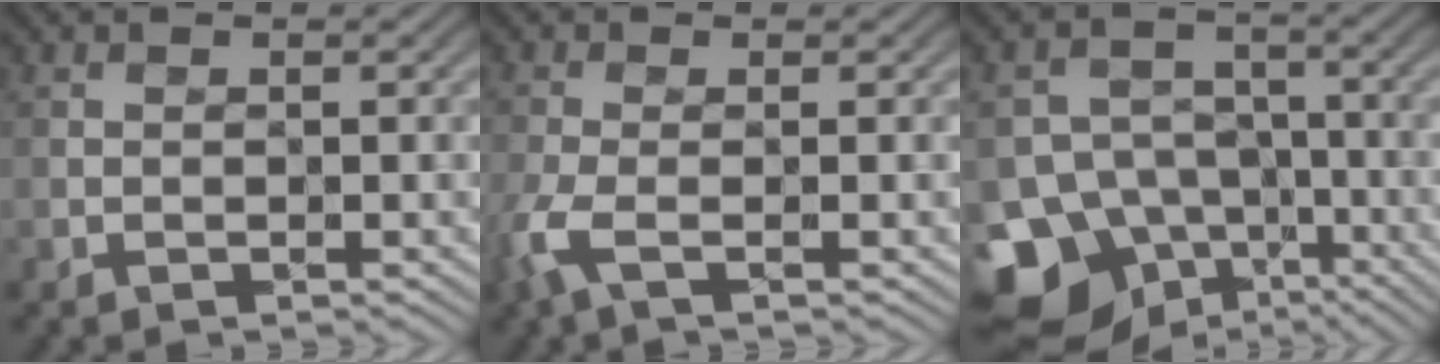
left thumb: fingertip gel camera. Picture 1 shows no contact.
{"total": 3.3, "force": [-1.4, 0.5, 3.0], "torque": [-0.084, 0.001, -0.038]}
{"total": 14.7, "force": [-8.9, 11.0, 4.0], "torque": [-0.103, -0.046, -0.148]}